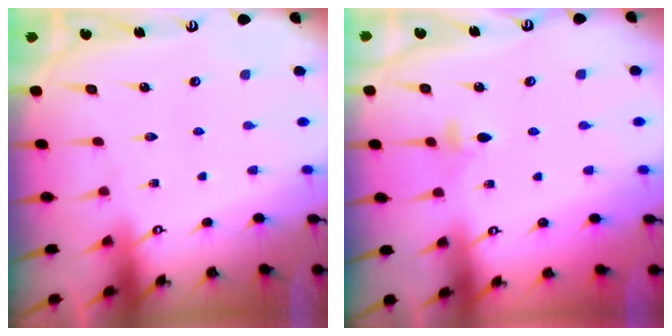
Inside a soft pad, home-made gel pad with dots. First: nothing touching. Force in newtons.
{"total": 3.7, "press": 3.5, "slide": 0.9}